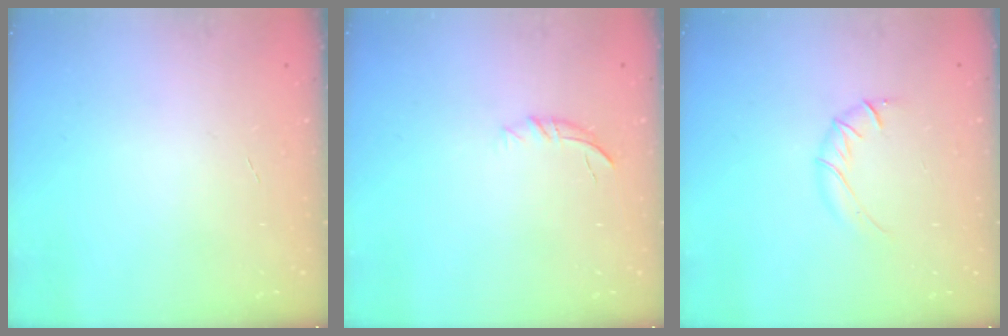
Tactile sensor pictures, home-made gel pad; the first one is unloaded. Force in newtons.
{"total": 6.9, "press": 6.6, "slide": 2.0}
{"total": 4.9, "press": 4.7, "slide": 1.3}